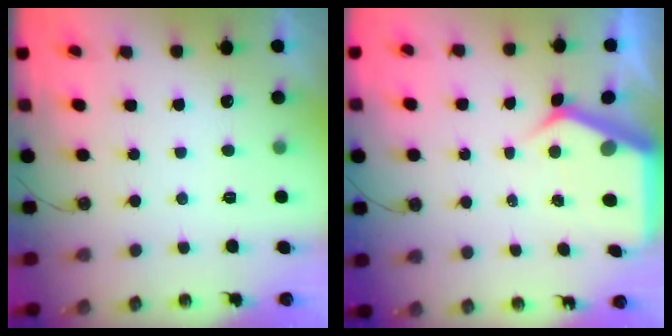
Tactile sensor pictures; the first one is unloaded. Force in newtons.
{"total": 7.1, "press": 7.0, "slide": 0.8}